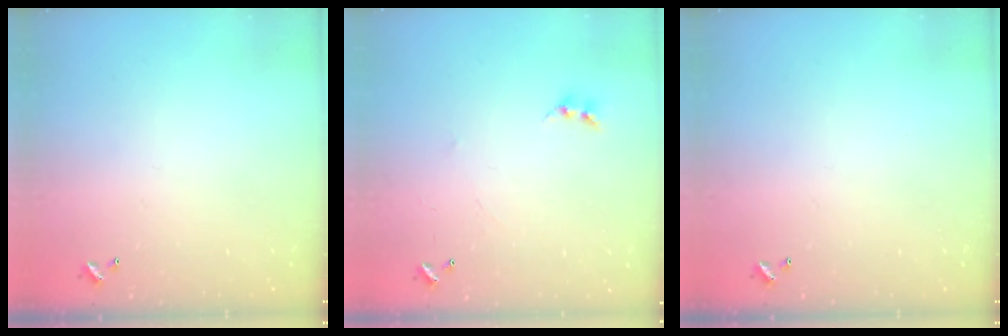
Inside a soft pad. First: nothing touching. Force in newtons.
{"total": 1.7, "press": 1.6, "slide": 0.4}
{"total": 0.0}